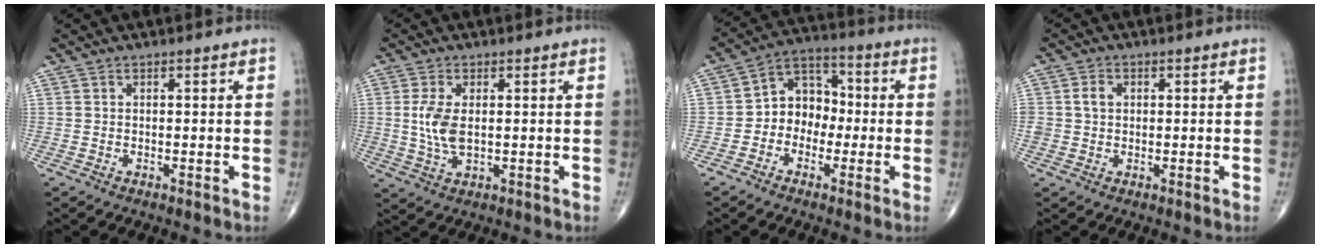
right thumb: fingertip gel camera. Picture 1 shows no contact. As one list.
[{"total": 6.2, "force": [0.5, 3.1, 5.3], "torque": [-0.120, -0.006, 0.011]}, {"total": 8.9, "force": [-1.5, 7.2, 5.0], "torque": [-0.040, 0.040, -0.044]}, {"total": 3.0, "force": [0.4, 2.5, 1.6], "torque": [-0.026, 0.005, 0.007]}]